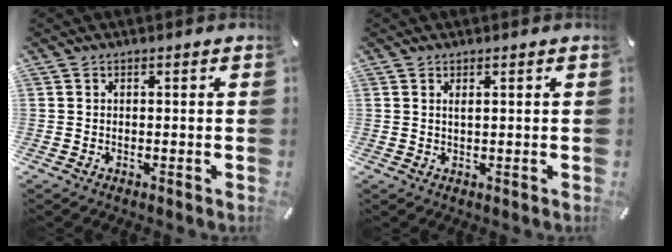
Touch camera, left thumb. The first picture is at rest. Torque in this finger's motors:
{"motor_torque": [-0.12, -0.02, -0.05, -0.06, -0.01]}